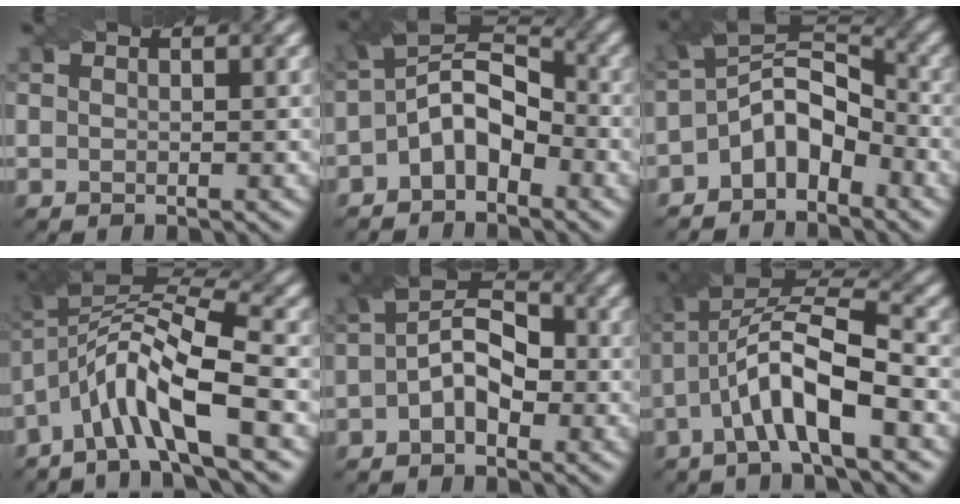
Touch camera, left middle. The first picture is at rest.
{"total": 6.0, "force": [-2.2, 3.5, 4.3], "torque": [-0.071, 0.016, -0.050]}
{"total": 6.4, "force": [-3.2, 3.6, 4.2], "torque": [-0.057, 0.013, -0.071]}
{"total": 8.6, "force": [-2.8, 2.4, 7.7], "torque": [-0.143, 0.021, -0.066]}
{"total": 5.1, "force": [-0.8, 3.1, 4.0], "torque": [-0.064, 0.011, -0.021]}
{"total": 8.2, "force": [-2.3, 2.3, 7.5], "torque": [-0.139, 0.022, -0.049]}